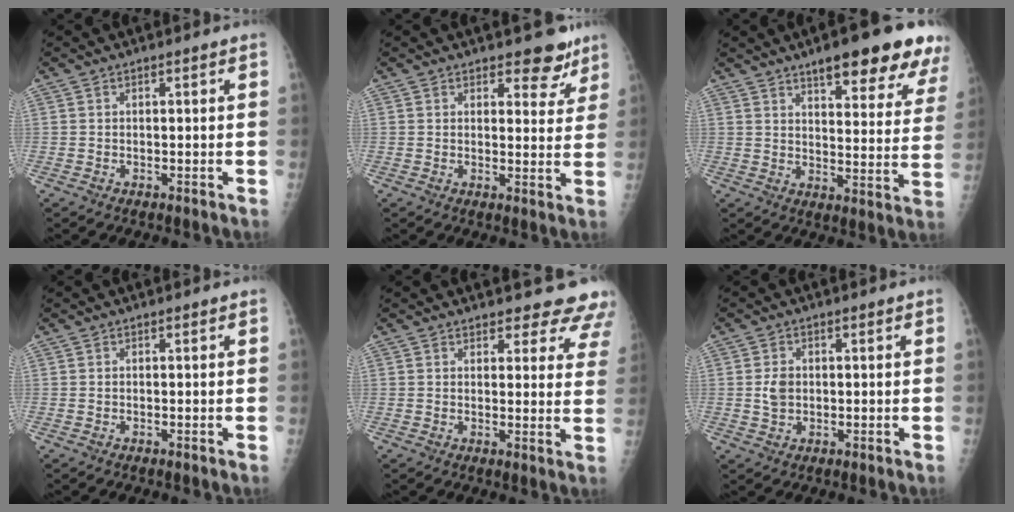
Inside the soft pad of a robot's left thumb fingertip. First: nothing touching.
{"total": 5.5, "force": [4.3, 2.8, 2.1], "torque": [0.007, -0.028, 0.050]}
{"total": 19.3, "force": [13.0, 4.9, 13.3], "torque": [-0.140, -0.051, 0.166]}
{"total": 0.0}
{"total": 11.2, "force": [10.3, 3.8, 2.2], "torque": [0.032, -0.058, 0.091]}
{"total": 3.3, "force": [0.1, 2.5, 2.1], "torque": [-0.033, 0.001, 0.004]}